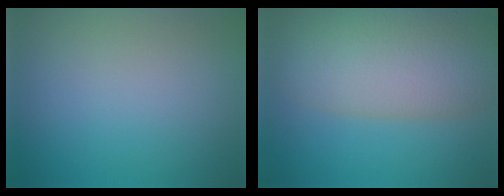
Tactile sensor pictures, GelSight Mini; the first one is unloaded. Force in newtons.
{"total": 9.9, "press": 9.9, "slide": 0.9}